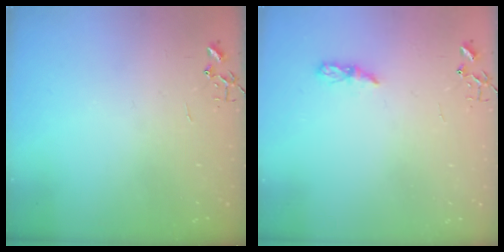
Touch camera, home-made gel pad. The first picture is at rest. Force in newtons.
{"total": 5.0, "press": 4.9, "slide": 0.5}